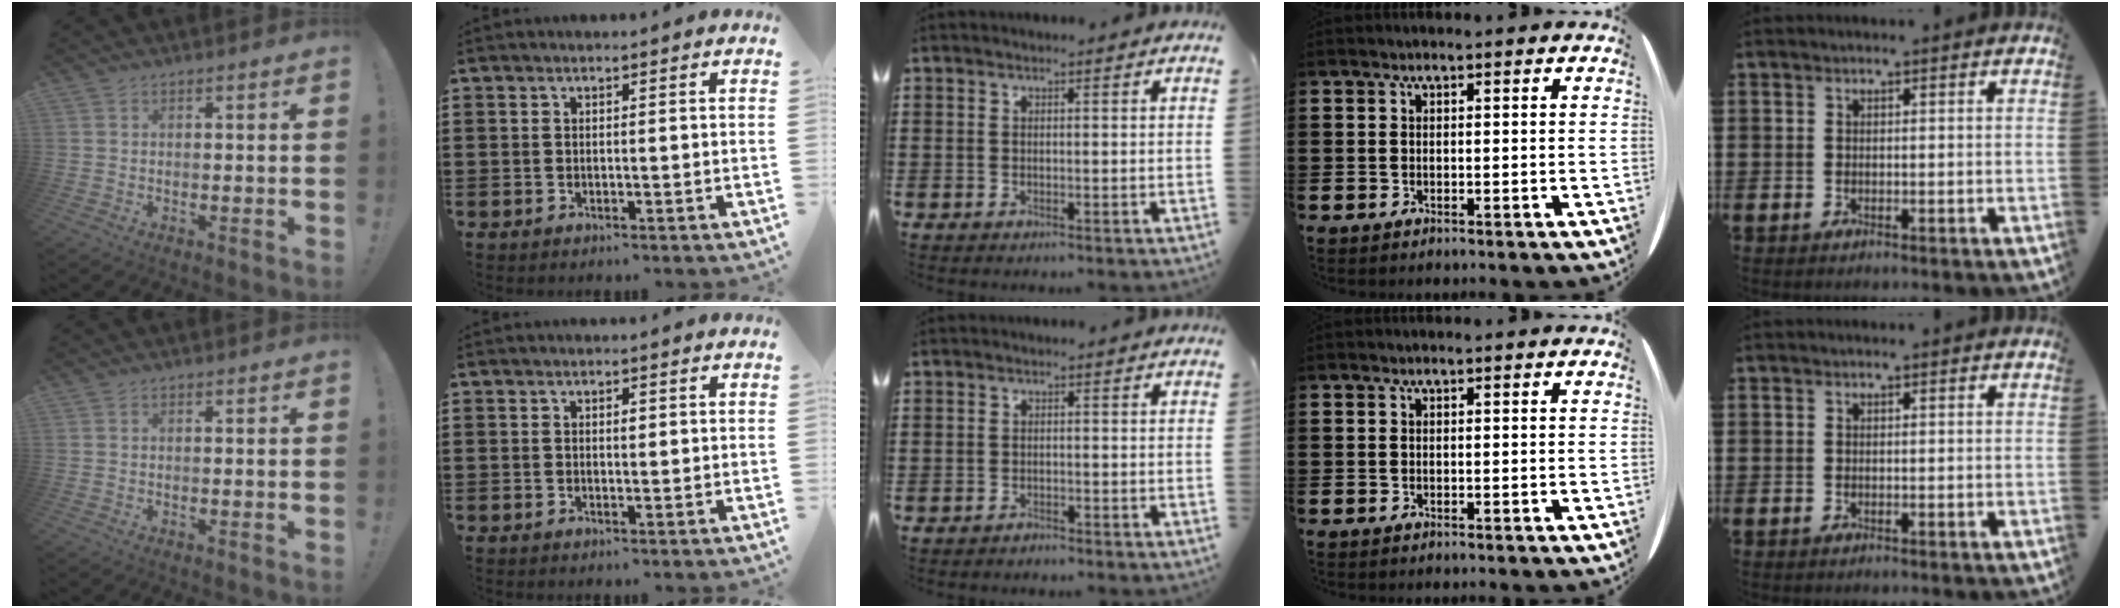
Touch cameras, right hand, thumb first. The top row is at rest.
{"index": {"total": 0.9, "force": [0.2, 0.5, 0.7], "torque": [-0.006, -0.003, 0.003]}, "middle": {"total": 1.1, "force": [-1.1, 0.2, 0.1], "torque": [-0.006, -0.001, -0.024]}}